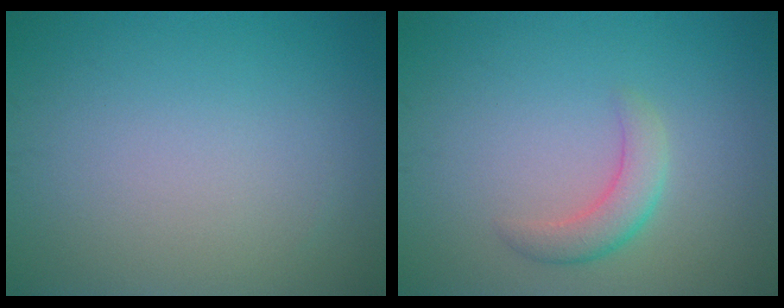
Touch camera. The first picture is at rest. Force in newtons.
{"total": 2.5, "press": 2.5, "slide": 0.1}